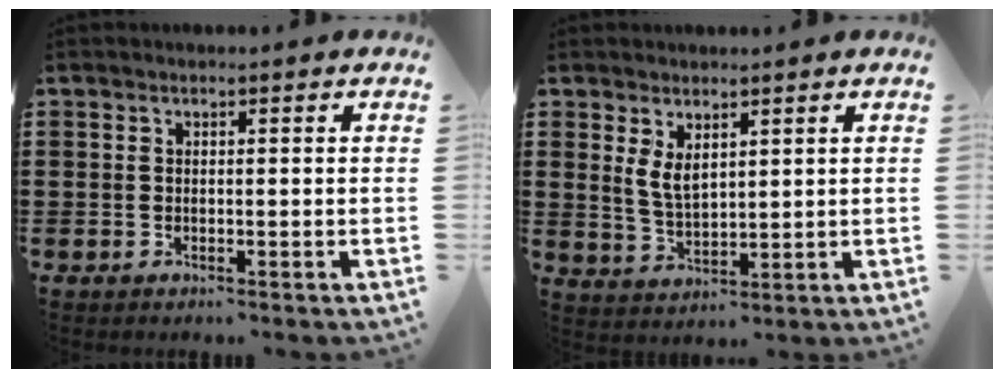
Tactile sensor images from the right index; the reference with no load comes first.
{"total": 4.2, "force": [2.0, 2.2, 3.0], "torque": [-0.063, 0.004, 0.036]}